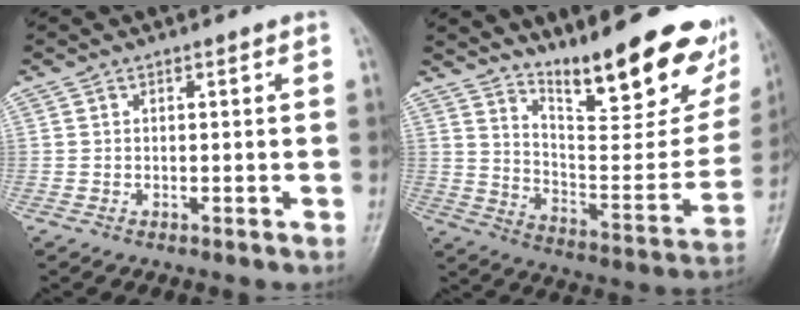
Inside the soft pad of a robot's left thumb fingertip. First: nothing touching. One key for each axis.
{"total": 25.5, "fx": 17.8, "fy": 7.1, "fz": 16.8, "tx": -0.203, "ty": -0.109, "tz": 0.266}